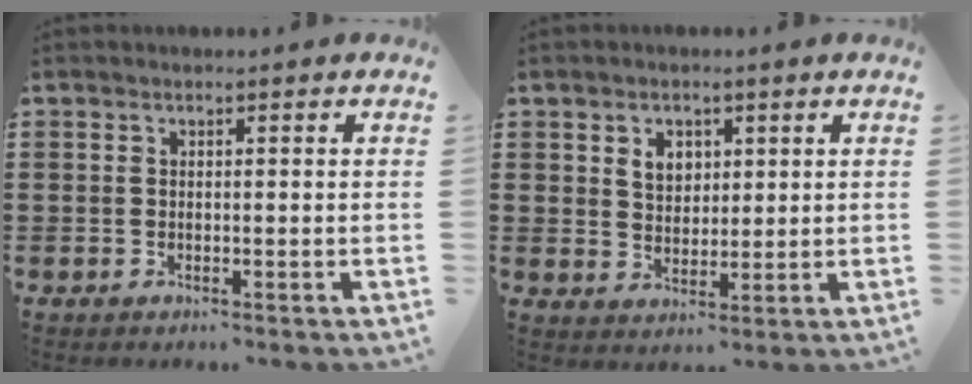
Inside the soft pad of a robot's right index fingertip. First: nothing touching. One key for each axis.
{"total": 3.8, "fx": 1.7, "fy": 2.9, "fz": 1.9, "tx": -0.049, "ty": 0.011, "tz": 0.030}